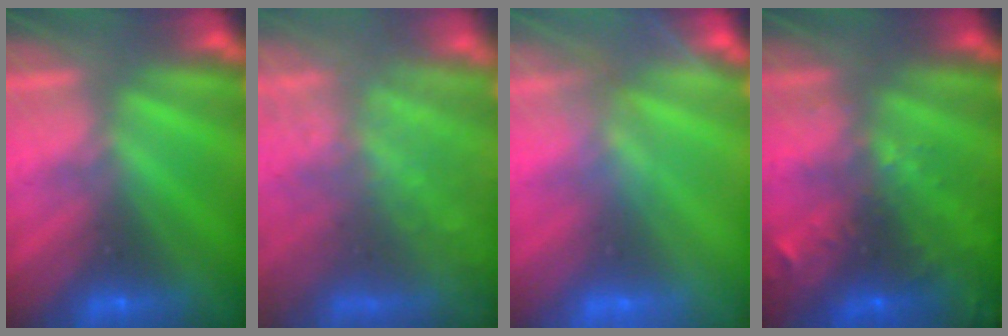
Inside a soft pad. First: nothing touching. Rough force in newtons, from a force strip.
{"total": 9.7}
{"total": 3.0}
{"total": 8.9}